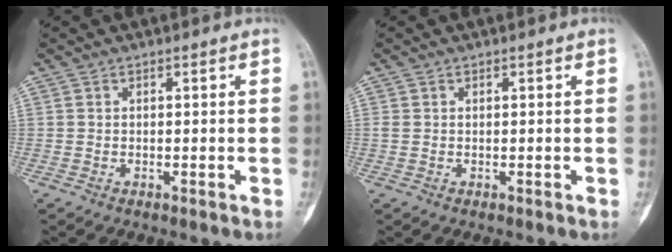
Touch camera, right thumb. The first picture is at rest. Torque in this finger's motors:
{"motor_torque": [0.12, 0.12, 0.12, 0.17, 0.00]}